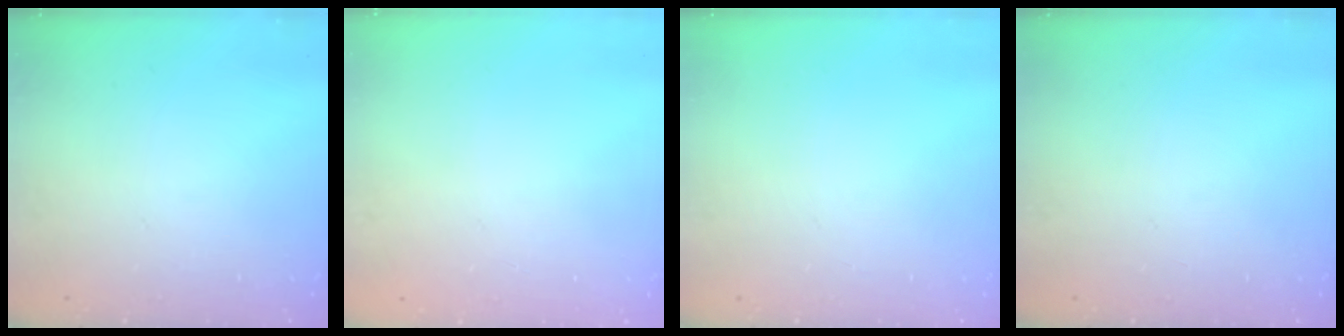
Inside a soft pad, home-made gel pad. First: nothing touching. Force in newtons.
{"total": 0.0}
{"total": 0.0}
{"total": 0.0}